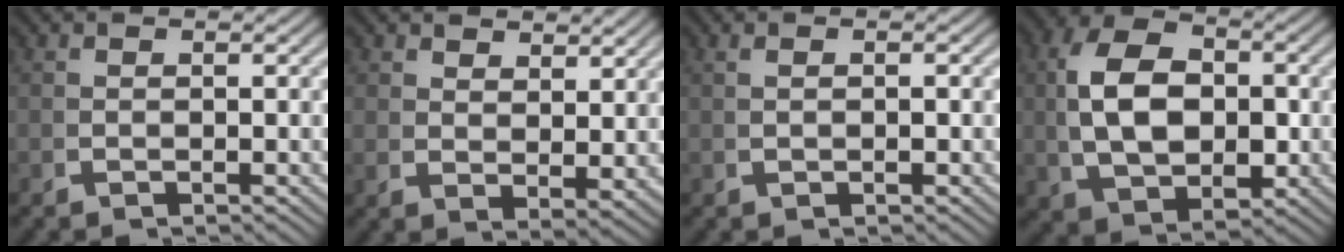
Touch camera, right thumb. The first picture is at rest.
{"total": 2.9, "force": [2.5, 0.8, 1.2], "torque": [-0.010, -0.001, 0.046]}
{"total": 0.8, "force": [0.3, -0.1, 0.7], "torque": [-0.012, 0.006, 0.008]}
{"total": 10.1, "force": [0.6, 6.6, 7.6], "torque": [-0.153, -0.027, 0.027]}